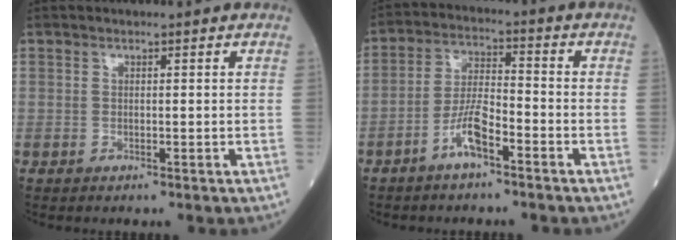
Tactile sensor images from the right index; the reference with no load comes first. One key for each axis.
{"total": 6.3, "fx": -3.7, "fy": 1.3, "fz": 5.0, "tx": -0.101, "ty": 0.008, "tz": -0.071}